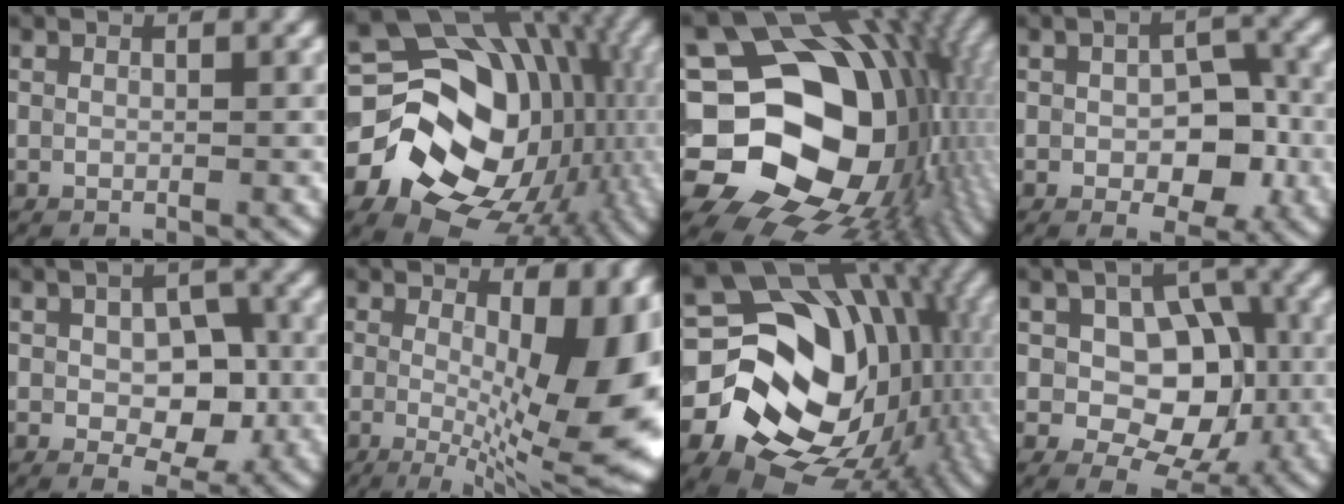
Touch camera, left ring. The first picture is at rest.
{"total": 18.0, "force": [-2.2, 14.6, 10.3], "torque": [-0.159, -0.022, -0.015]}
{"total": 19.0, "force": [-0.8, 14.6, 12.2], "torque": [-0.214, -0.016, -0.003]}
{"total": 5.6, "force": [-1.0, 3.2, 4.4], "torque": [-0.058, -0.004, -0.015]}
{"total": 5.7, "force": [-0.5, 3.4, 4.5], "torque": [-0.065, -0.007, -0.006]}
{"total": 14.7, "force": [0.6, 5.5, 13.6], "torque": [-0.153, -0.003, 0.008]}
{"total": 18.1, "force": [-2.1, 14.5, 10.6], "torque": [-0.161, -0.032, -0.011]}
{"total": 8.5, "force": [-0.2, 5.8, 6.1], "torque": [-0.080, 0.004, -0.012]}